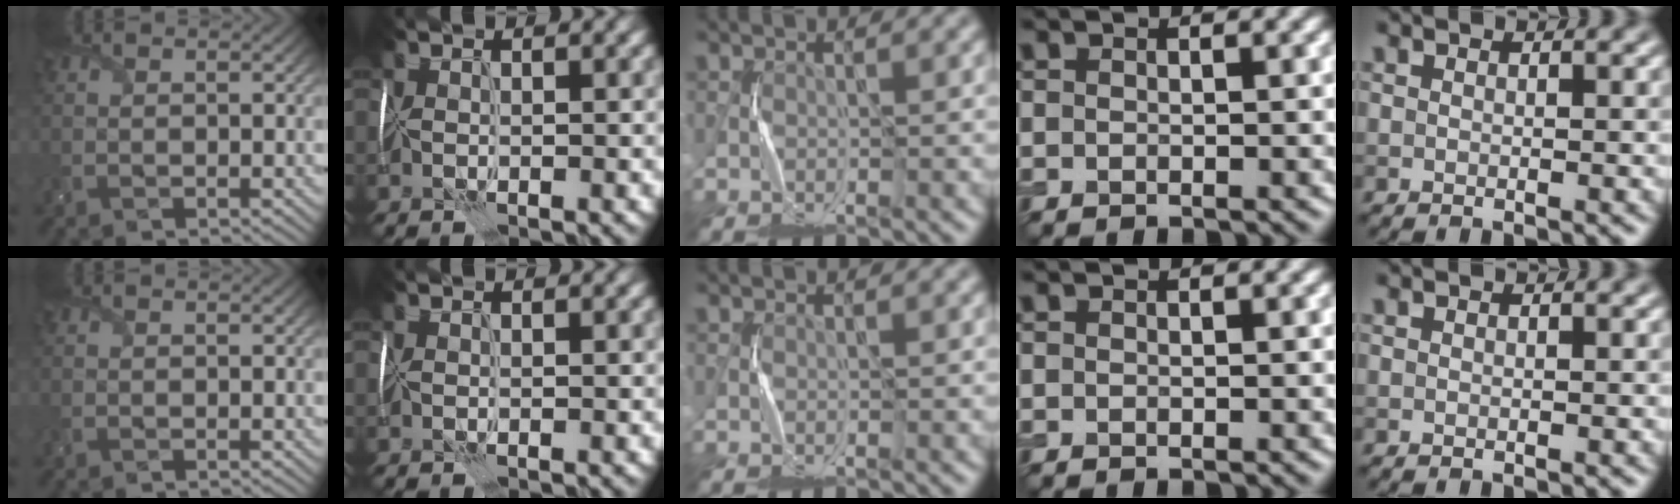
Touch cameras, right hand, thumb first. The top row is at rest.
{}